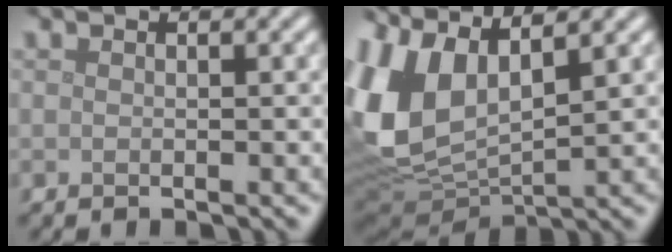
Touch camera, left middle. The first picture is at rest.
{"total": 10.7, "force": [3.0, 6.0, 8.4], "torque": [-0.225, 0.003, 0.056]}